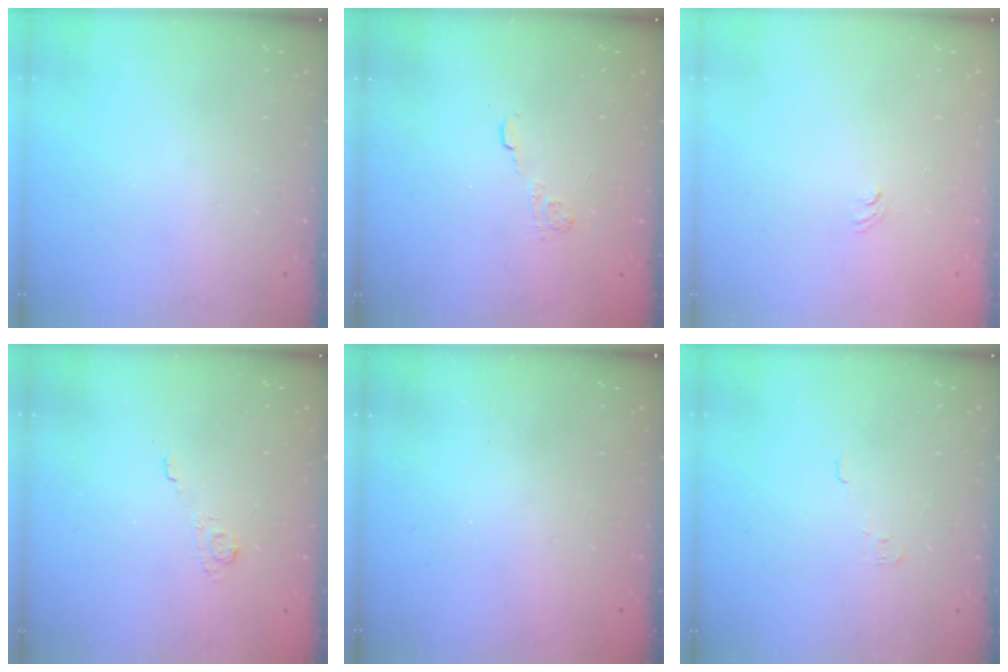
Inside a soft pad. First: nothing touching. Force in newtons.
{"total": 2.9, "press": 2.4, "slide": 1.5}
{"total": 1.6, "press": 1.2, "slide": 1.0}
{"total": 2.0, "press": 1.5, "slide": 1.3}
{"total": 2.4, "press": 2.3, "slide": 0.8}
{"total": 2.3, "press": 2.3, "slide": 0.3}